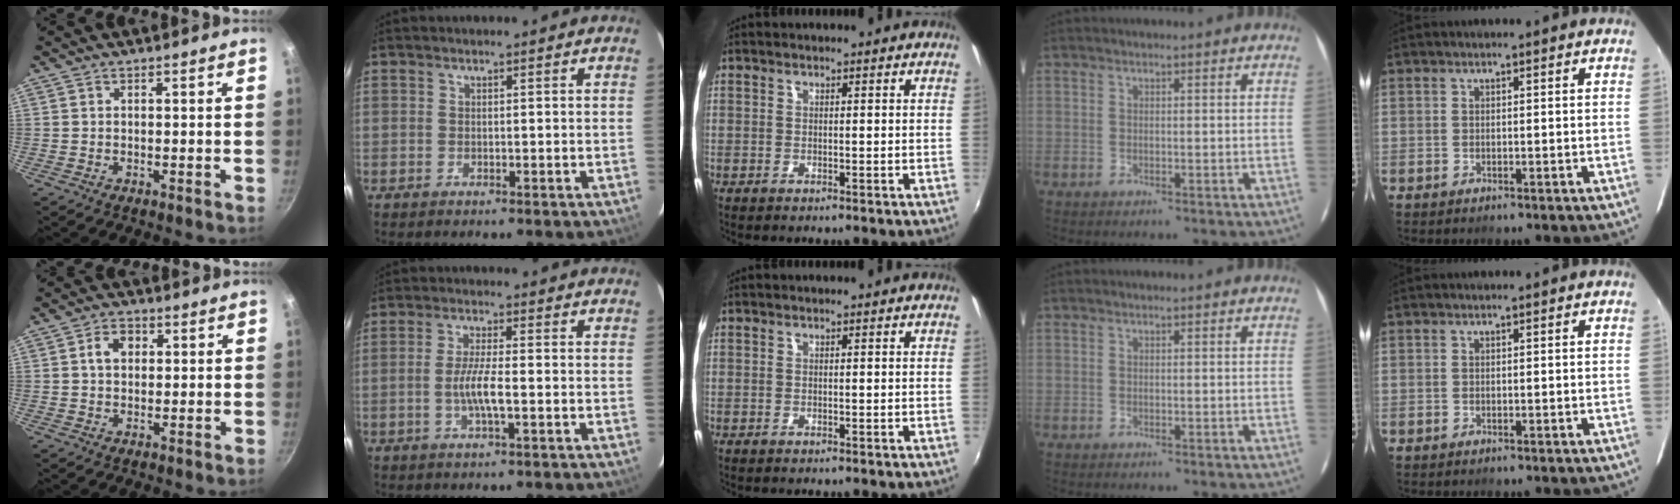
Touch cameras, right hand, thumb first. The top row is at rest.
{"thumb": {"total": 4.5, "force": [0.9, 3.4, 2.8], "torque": [-0.028, 0.008, 0.010]}, "index": {"total": 5.3, "force": [-1.4, 0.6, 5.1], "torque": [-0.098, -0.003, -0.028]}}